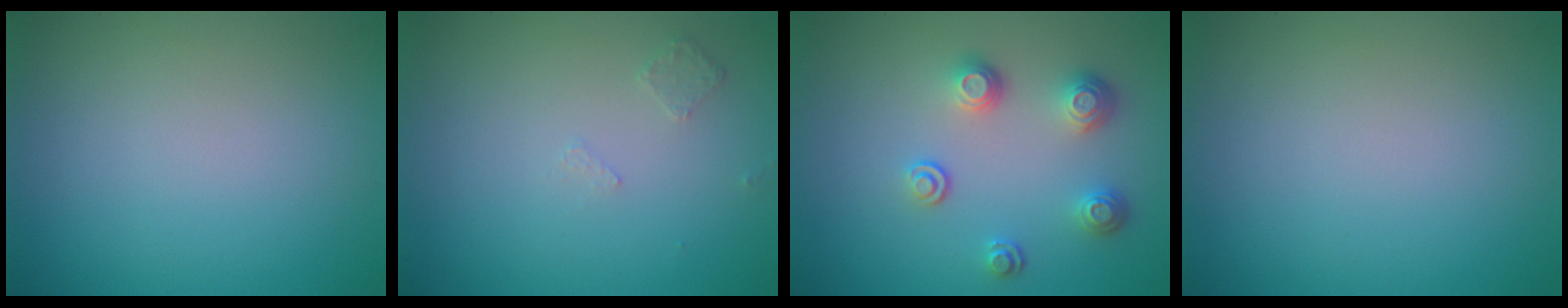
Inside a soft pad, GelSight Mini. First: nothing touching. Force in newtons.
{"total": 0.6, "press": 0.5, "slide": 0.4}
{"total": 3.3, "press": 2.6, "slide": 2.0}
{"total": 0.0}